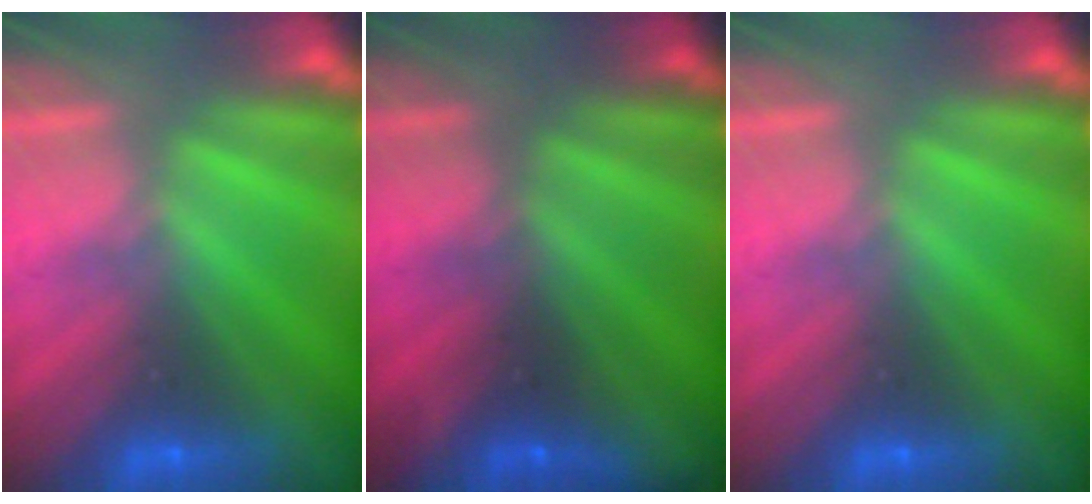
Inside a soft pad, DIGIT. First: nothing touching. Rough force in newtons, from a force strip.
{"total": 2.4}
{"total": 0.0}